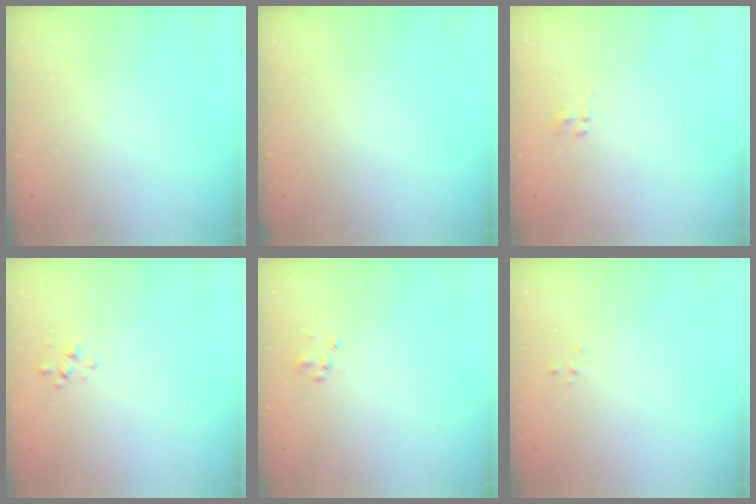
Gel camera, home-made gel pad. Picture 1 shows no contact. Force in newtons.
{"total": 0.0}
{"total": 1.8, "press": 1.5, "slide": 0.9}
{"total": 1.8, "press": 1.7, "slide": 0.4}
{"total": 2.9, "press": 2.8, "slide": 1.0}
{"total": 0.0}